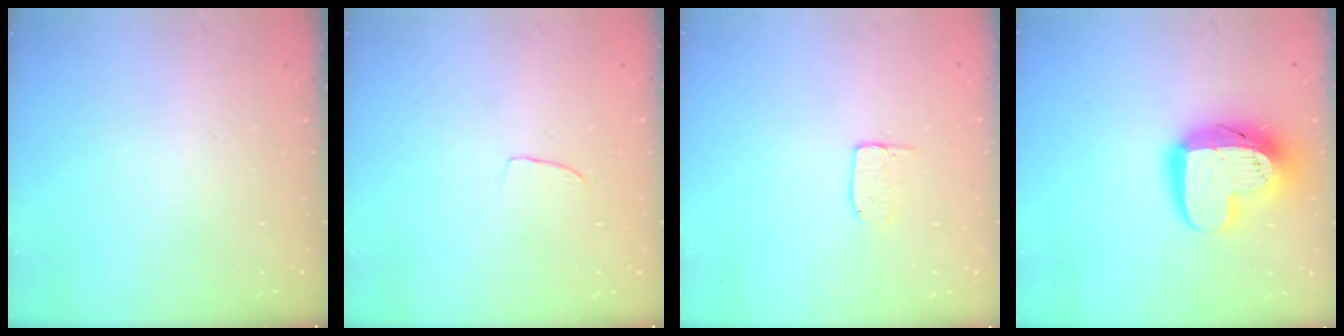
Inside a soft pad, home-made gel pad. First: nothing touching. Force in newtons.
{"total": 2.5, "press": 2.5, "slide": 0.1}
{"total": 5.2, "press": 5.2, "slide": 0.4}
{"total": 18.0, "press": 17.9, "slide": 1.2}